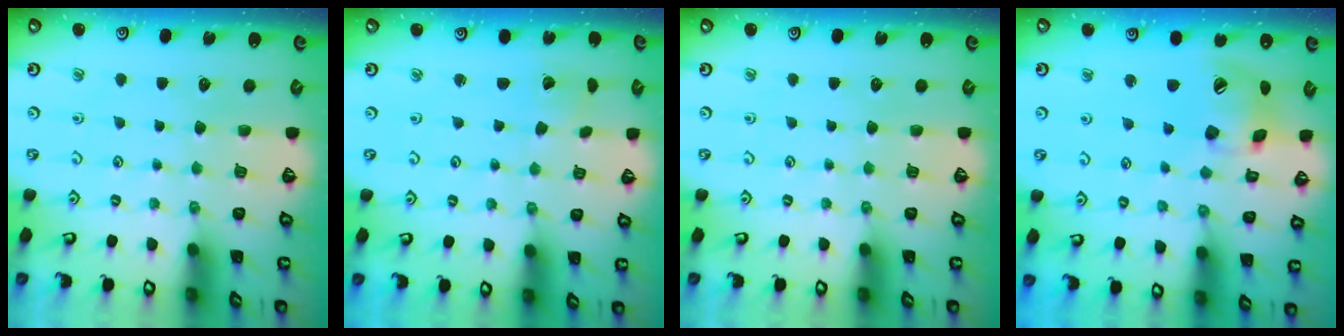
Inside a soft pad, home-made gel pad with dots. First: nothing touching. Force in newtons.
{"total": 1.7, "press": 1.7, "slide": 0.2}
{"total": 0.0}
{"total": 14.1, "press": 13.9, "slide": 2.2}